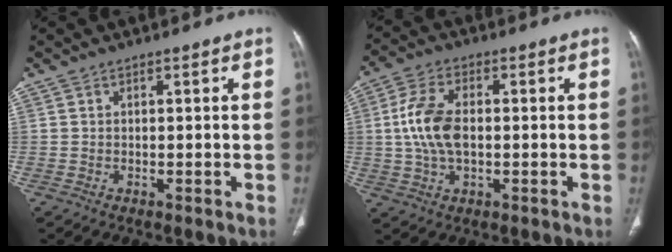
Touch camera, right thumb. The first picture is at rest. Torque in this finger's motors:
{"motor_torque": [0.59, 2.15, 0.78, -0.67, 0.39]}